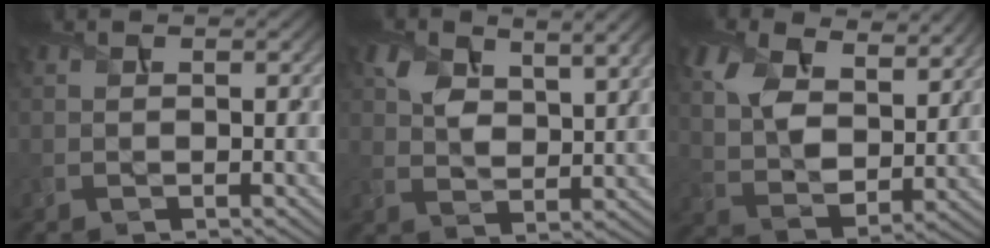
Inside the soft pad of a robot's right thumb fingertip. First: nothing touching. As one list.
[{"total": 6.5, "force": [3.4, 3.2, 4.6], "torque": [-0.090, -0.001, 0.061]}, {"total": 11.3, "force": [6.1, 6.4, 7.0], "torque": [-0.174, 0.002, 0.104]}]